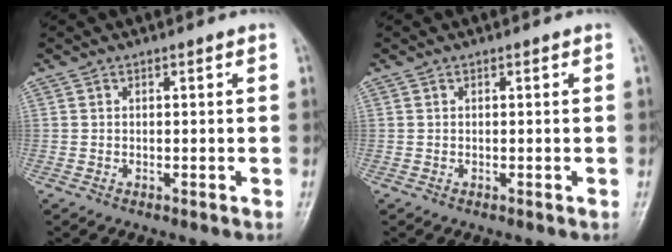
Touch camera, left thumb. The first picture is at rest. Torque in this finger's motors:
{"motor_torque": [0.00, 0.00, 0.00, -0.01, 0.00]}